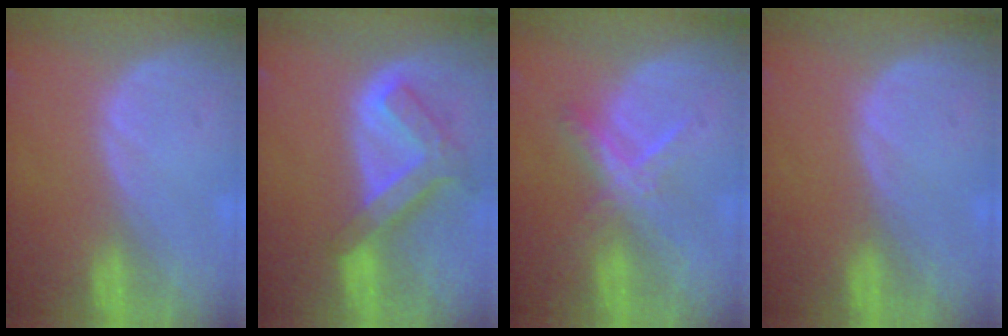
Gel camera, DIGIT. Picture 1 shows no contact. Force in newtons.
{"total": 7.6, "press": 6.4, "slide": 4.0}
{"total": 5.5, "press": 4.9, "slide": 2.5}
{"total": 0.0}